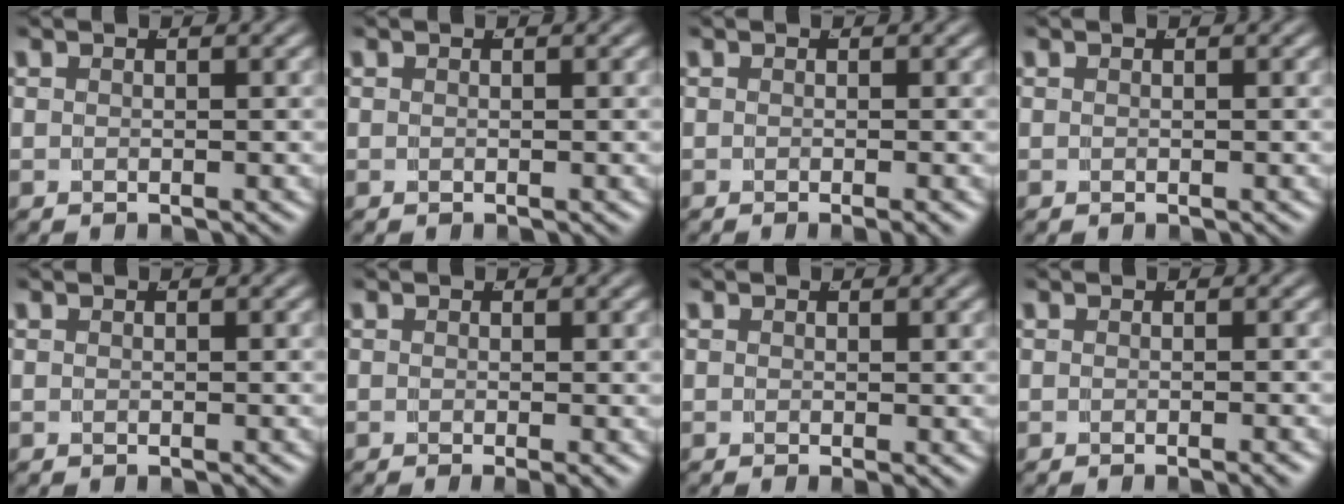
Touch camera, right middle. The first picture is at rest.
{"total": 0.0}
{"total": 1.0, "force": [-0.7, -0.2, 0.7], "torque": [-0.006, 0.000, -0.011]}
{"total": 0.0}
{"total": 0.0}
{"total": 1.2, "force": [-0.7, 0.0, 1.0], "torque": [-0.009, -0.005, -0.008]}
{"total": 0.6, "force": [-0.1, 0.1, 0.5], "torque": [-0.003, -0.004, 0.000]}
{"total": 0.7, "force": [-0.6, -0.3, 0.4], "torque": [-0.004, 0.000, -0.010]}